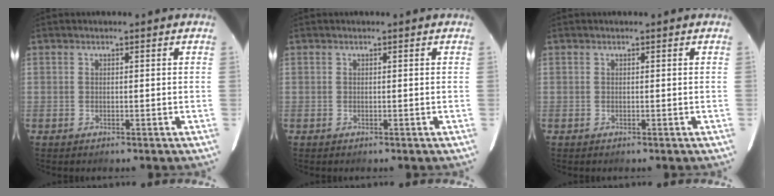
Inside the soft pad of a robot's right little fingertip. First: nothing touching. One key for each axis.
{"total": 0.0}
{"total": 0.0}